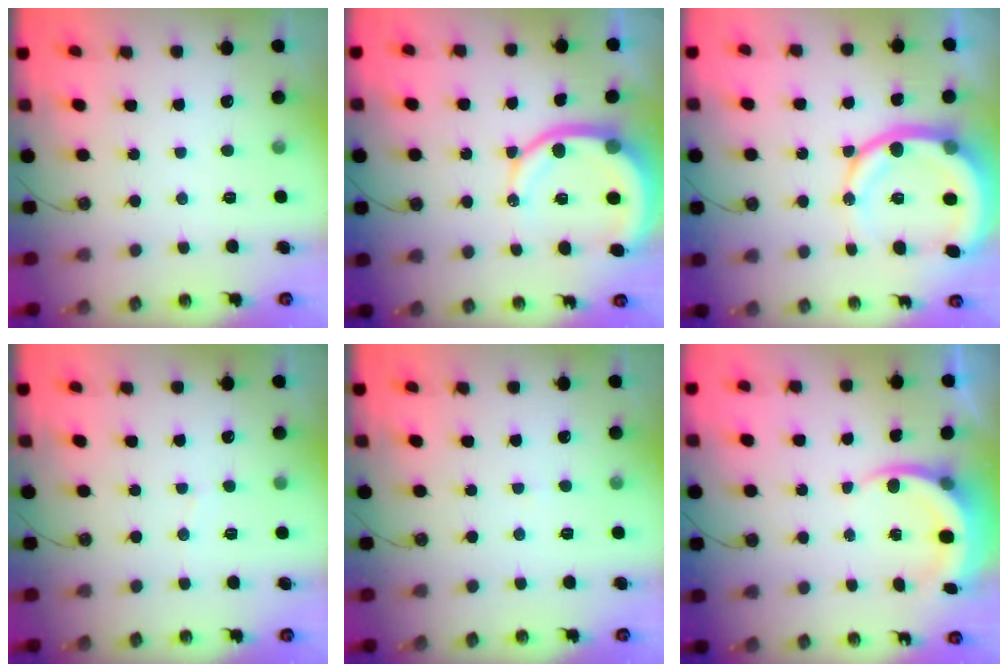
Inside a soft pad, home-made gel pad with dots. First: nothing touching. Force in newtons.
{"total": 12.1, "press": 12.0, "slide": 1.6}
{"total": 16.6, "press": 16.3, "slide": 3.1}
{"total": 2.9, "press": 2.9, "slide": 0.3}
{"total": 4.1, "press": 4.0, "slide": 0.4}
{"total": 6.1, "press": 5.9, "slide": 1.6}